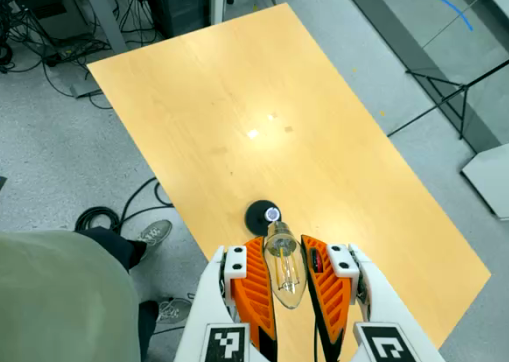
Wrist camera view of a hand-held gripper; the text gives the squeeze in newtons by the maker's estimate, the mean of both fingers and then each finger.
{"total": 20.5, "left": 23.0, "right": 18.1}